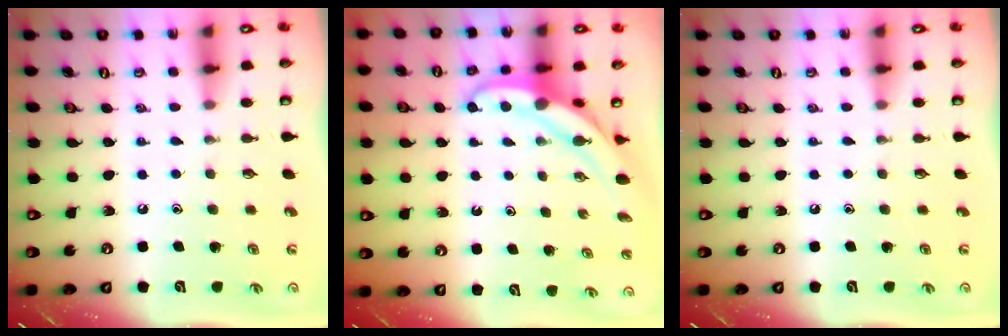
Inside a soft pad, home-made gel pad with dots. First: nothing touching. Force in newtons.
{"total": 5.8, "press": 5.8, "slide": 0.4}
{"total": 0.0}